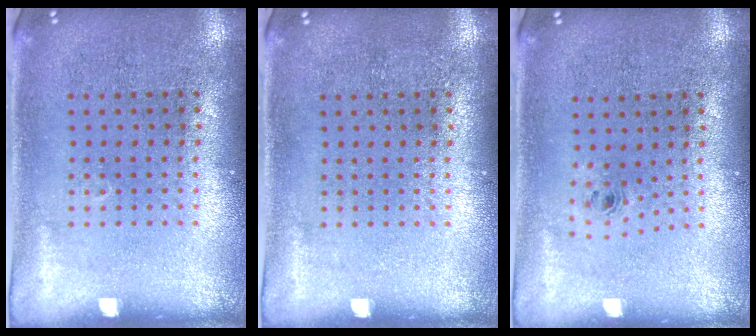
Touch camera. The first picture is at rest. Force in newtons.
{"total": 0.0}
{"total": 0.6, "press": 0.3, "slide": 0.6}